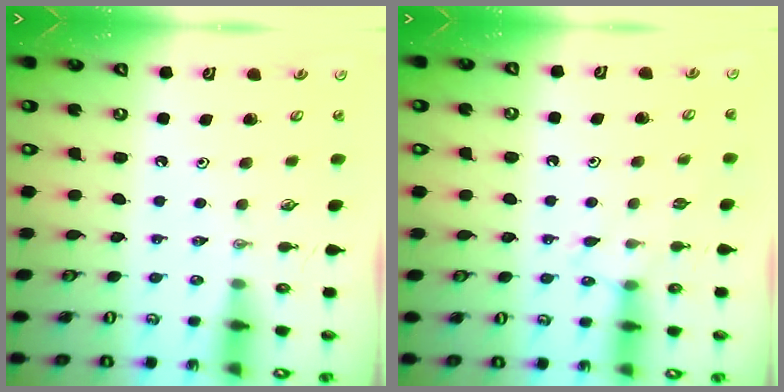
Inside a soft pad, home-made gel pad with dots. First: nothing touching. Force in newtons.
{"total": 5.4, "press": 5.4, "slide": 0.6}